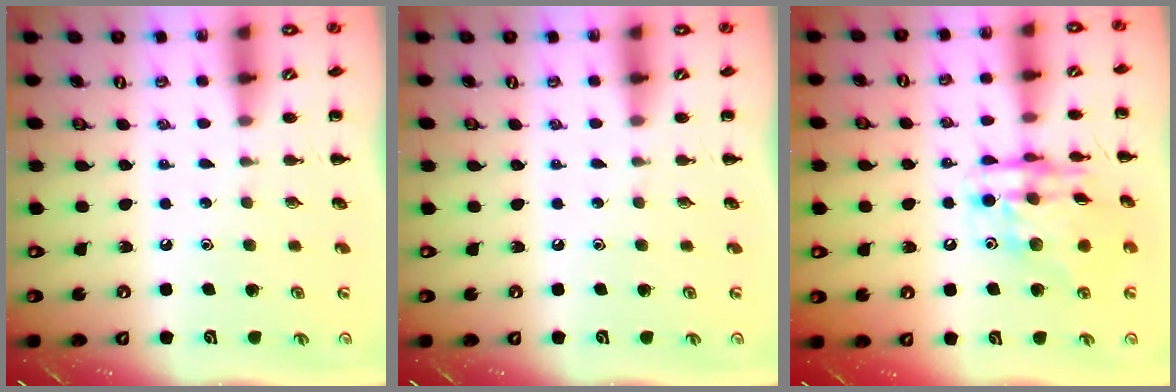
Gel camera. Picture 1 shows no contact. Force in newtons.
{"total": 0.0}
{"total": 15.4, "press": 15.0, "slide": 3.5}